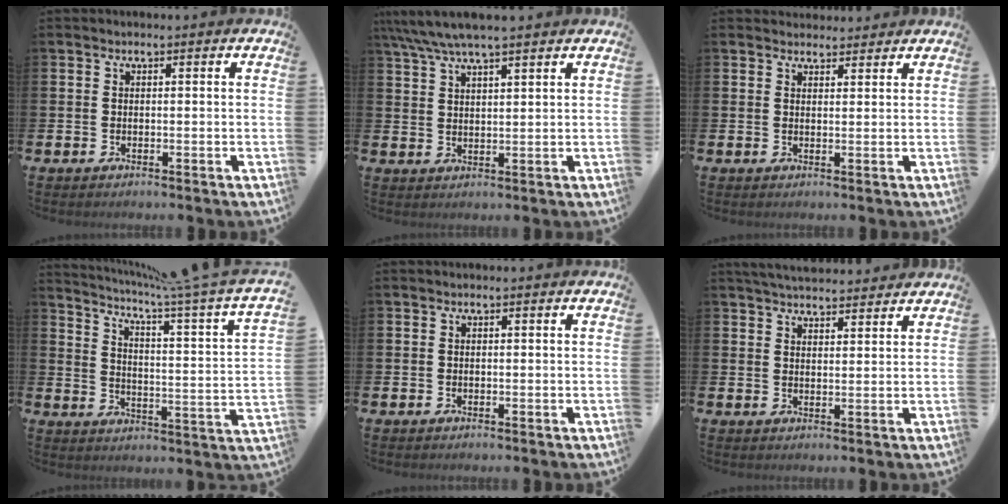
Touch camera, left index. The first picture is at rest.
{"total": 5.4, "force": [4.7, 0.6, 2.5], "torque": [-0.065, -0.009, 0.087]}
{"total": 2.4, "force": [2.3, 0.7, -0.2], "torque": [0.011, -0.012, 0.041]}
{"total": 5.4, "force": [4.3, -0.9, 3.0], "torque": [-0.063, -0.050, 0.062]}
{"total": 0.0}
{"total": 4.2, "force": [4.1, 0.7, 0.6], "torque": [-0.017, -0.018, 0.076]}